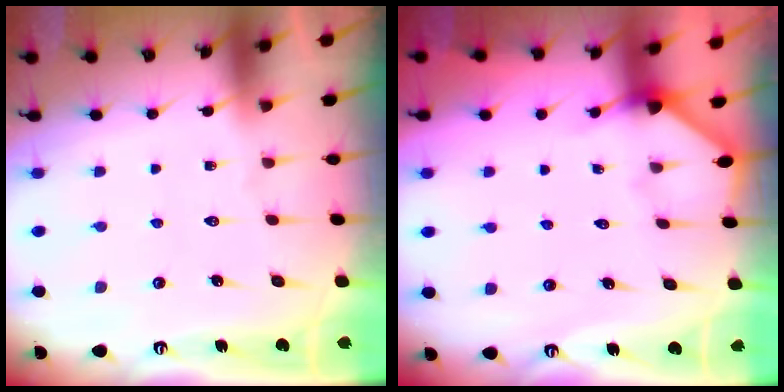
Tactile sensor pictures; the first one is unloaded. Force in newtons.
{"total": 2.6, "press": 2.6, "slide": 0.4}